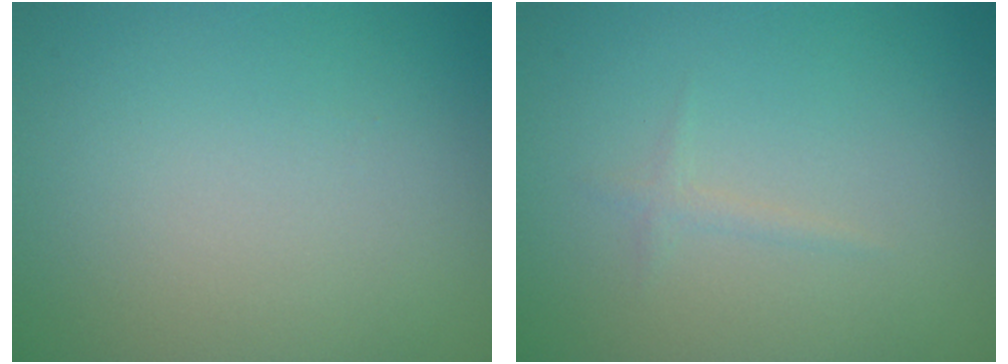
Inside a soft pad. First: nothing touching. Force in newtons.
{"total": 0.7, "press": 0.7, "slide": 0.1}